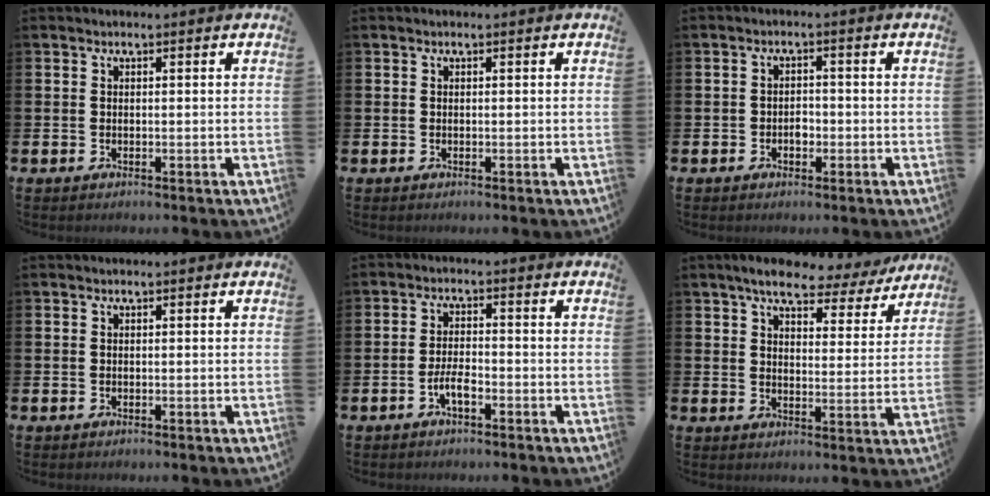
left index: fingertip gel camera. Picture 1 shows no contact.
{"total": 0.0}
{"total": 1.8, "force": [-0.7, 1.3, 0.9], "torque": [-0.008, 0.000, -0.018]}
{"total": 0.0}
{"total": 3.0, "force": [-1.4, 1.0, 2.4], "torque": [-0.056, 0.005, -0.028]}
{"total": 6.6, "force": [5.9, 1.9, 2.4], "torque": [-0.049, -0.033, 0.096]}